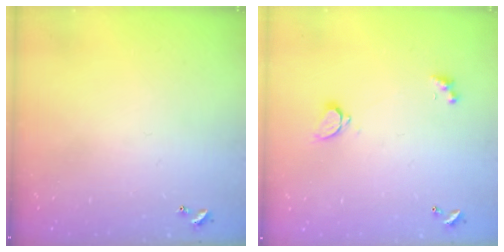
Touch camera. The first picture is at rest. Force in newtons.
{"total": 2.1, "press": 1.8, "slide": 1.0}